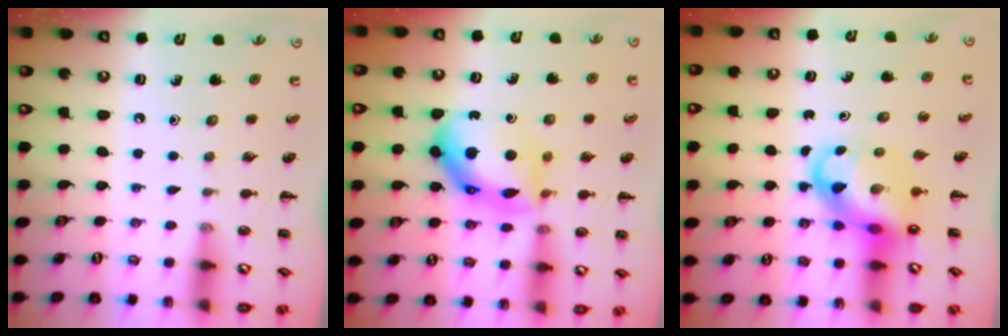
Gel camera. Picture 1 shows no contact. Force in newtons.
{"total": 14.1, "press": 14.1, "slide": 0.8}
{"total": 9.4, "press": 9.0, "slide": 2.8}